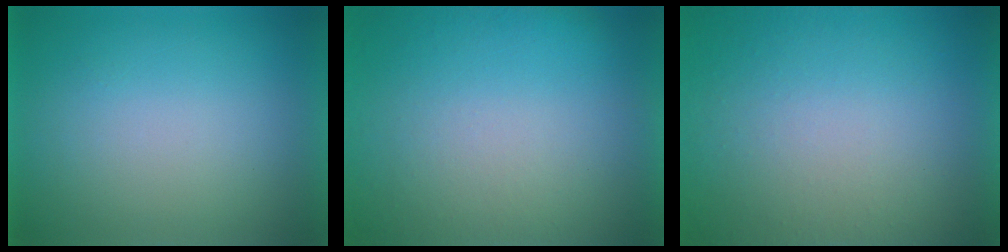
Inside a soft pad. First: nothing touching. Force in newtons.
{"total": 5.7}
{"total": 9.4}